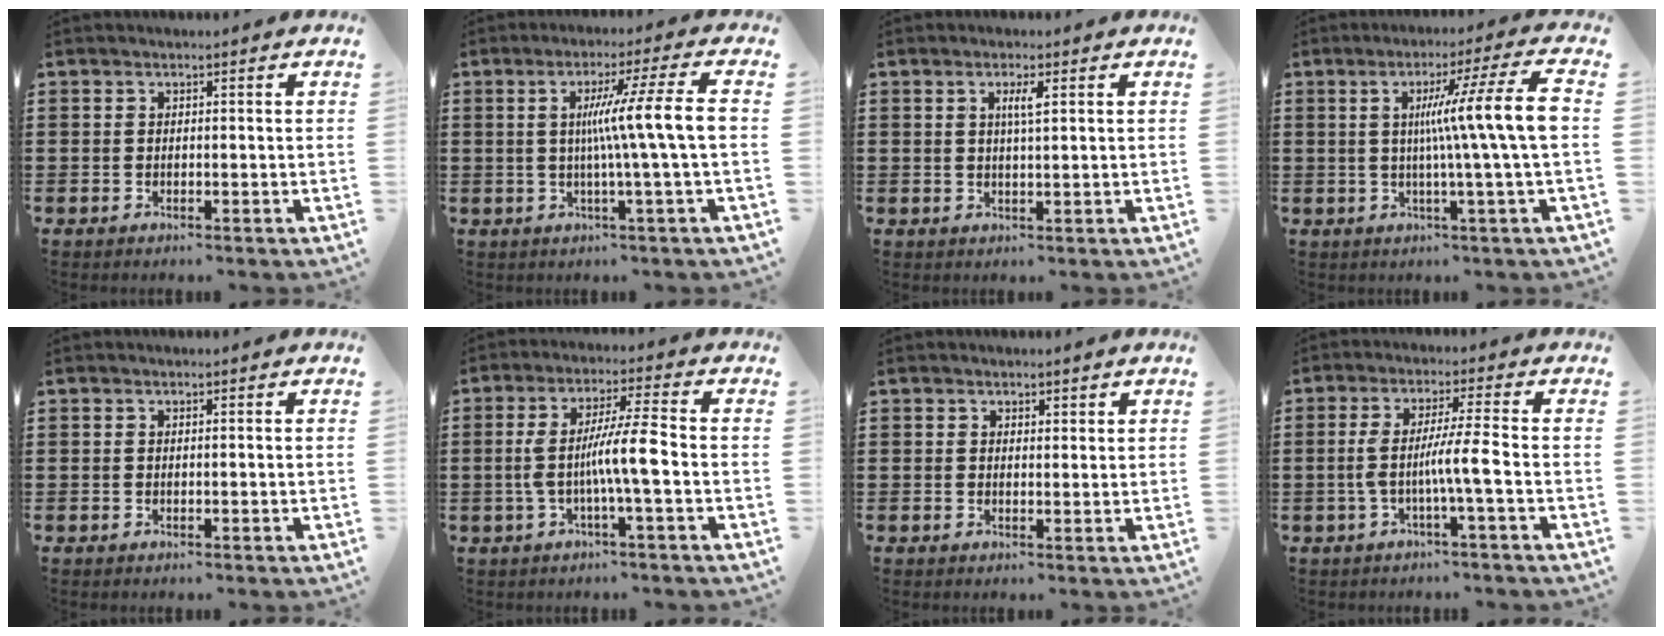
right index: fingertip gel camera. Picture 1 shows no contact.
{"total": 9.5, "force": [0.1, -1.0, 9.5], "torque": [-0.171, -0.004, -0.008]}
{"total": 2.4, "force": [0.8, 0.3, 2.3], "torque": [-0.047, 0.003, 0.010]}
{"total": 12.3, "force": [0.9, -0.7, 12.2], "torque": [-0.207, -0.009, 0.002]}
{"total": 0.0}
{"total": 7.8, "force": [-1.4, 0.4, 7.7], "torque": [-0.143, -0.001, -0.031]}
{"total": 1.4, "force": [1.2, 0.6, 0.2], "torque": [0.003, 0.001, 0.022]}
{"total": 6.3, "force": [-1.5, -0.5, 6.1], "torque": [-0.117, -0.006, -0.035]}